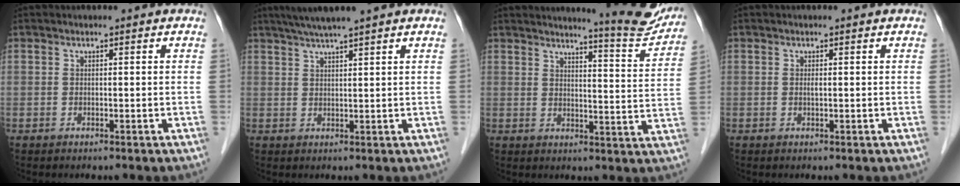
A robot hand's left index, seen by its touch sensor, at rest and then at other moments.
{"total": 5.9, "force": [4.7, -0.9, 3.4], "torque": [-0.057, 0.023, 0.081]}
{"total": 10.9, "force": [10.4, 0.2, 3.2], "torque": [-0.035, -0.041, 0.118]}
{"total": 0.5, "force": [0.1, 0.0, 0.5], "torque": [-0.013, 0.000, 0.002]}